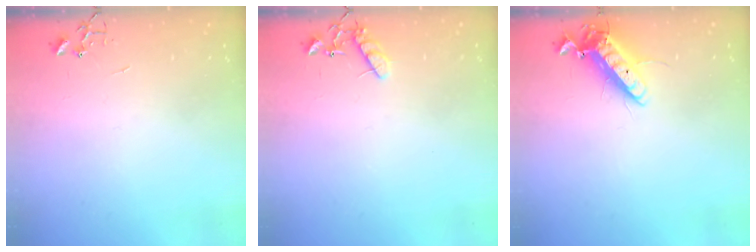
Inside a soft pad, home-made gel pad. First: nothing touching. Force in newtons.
{"total": 8.1, "press": 8.1, "slide": 0.3}
{"total": 12.9, "press": 12.7, "slide": 2.1}